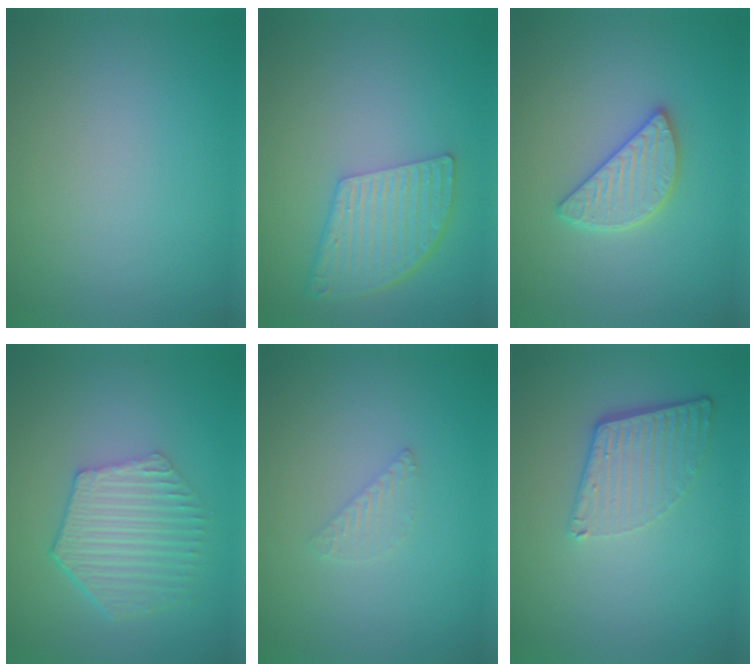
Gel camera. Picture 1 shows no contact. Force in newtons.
{"total": 5.4, "press": 4.0, "slide": 3.7}
{"total": 2.9, "press": 2.9, "slide": 0.3}
{"total": 5.6, "press": 4.1, "slide": 3.7}
{"total": 1.1, "press": 1.1, "slide": 0.1}
{"total": 4.1, "press": 2.9, "slide": 2.8}